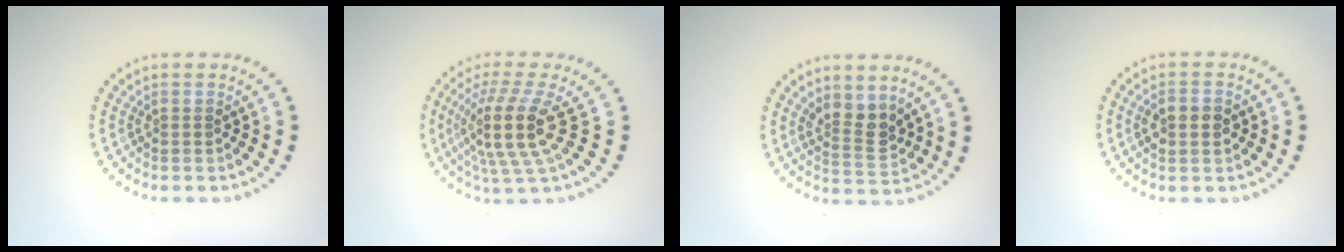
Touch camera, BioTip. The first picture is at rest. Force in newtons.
{"total": 4.9, "press": 3.7, "slide": 3.2}
{"total": 2.9, "press": 2.6, "slide": 1.3}
{"total": 3.0, "press": 2.9, "slide": 0.3}